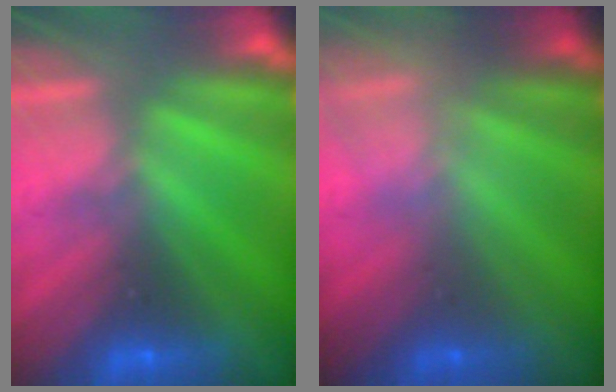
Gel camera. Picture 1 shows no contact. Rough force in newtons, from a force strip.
{"total": 2.3}